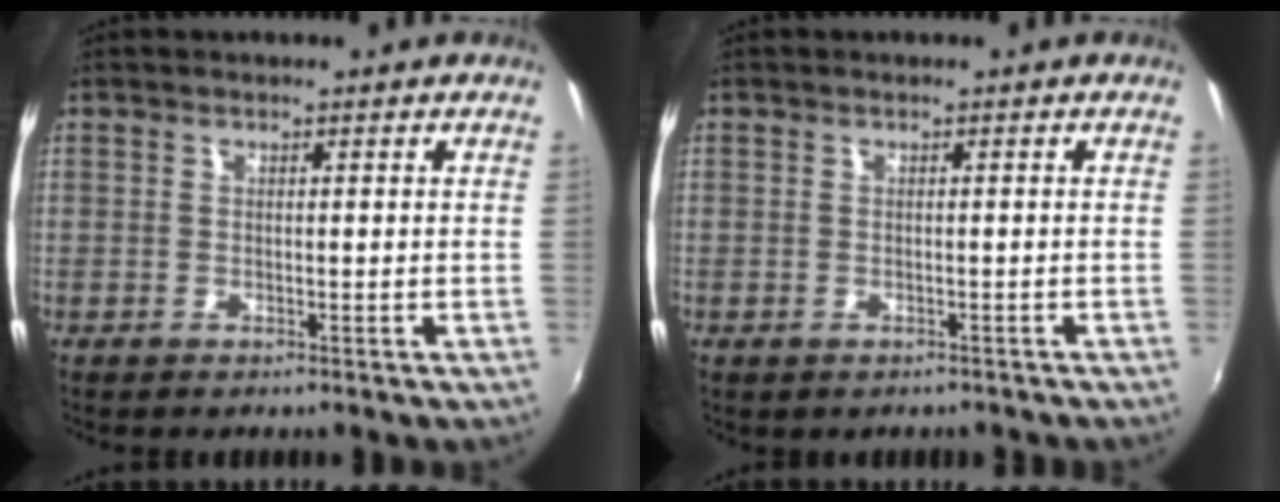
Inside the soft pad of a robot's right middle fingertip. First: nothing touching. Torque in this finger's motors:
{"motor_torque": [0.98, -1.16, 0.08, 0.05]}